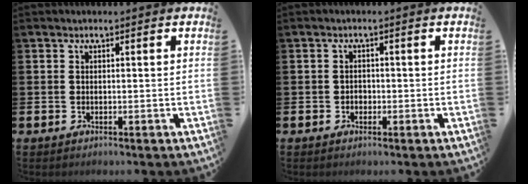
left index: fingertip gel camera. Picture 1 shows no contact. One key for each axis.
{"total": 1.2, "fx": -0.4, "fy": 1.0, "fz": 0.4, "tx": -0.006, "ty": 0.004, "tz": -0.011}